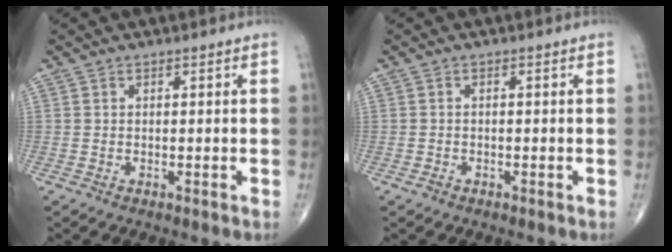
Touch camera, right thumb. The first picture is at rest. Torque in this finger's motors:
{"motor_torque": [-0.13, 0.11, -0.14, -0.08, 0.02]}